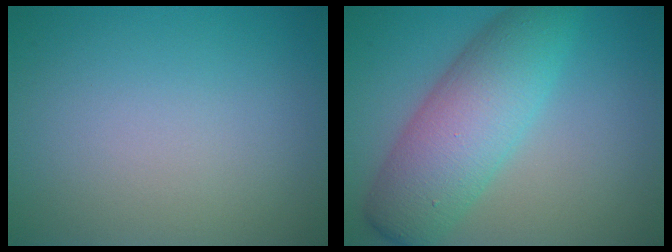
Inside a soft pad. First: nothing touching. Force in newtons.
{"total": 7.6, "press": 7.6, "slide": 0.2}